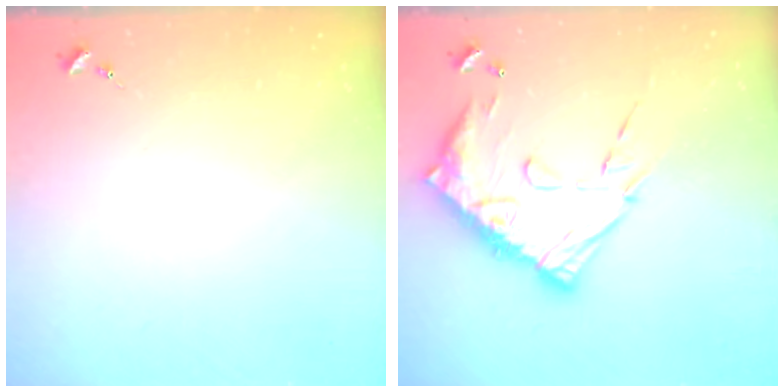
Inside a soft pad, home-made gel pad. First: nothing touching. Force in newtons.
{"total": 19.1, "press": 19.0, "slide": 1.7}